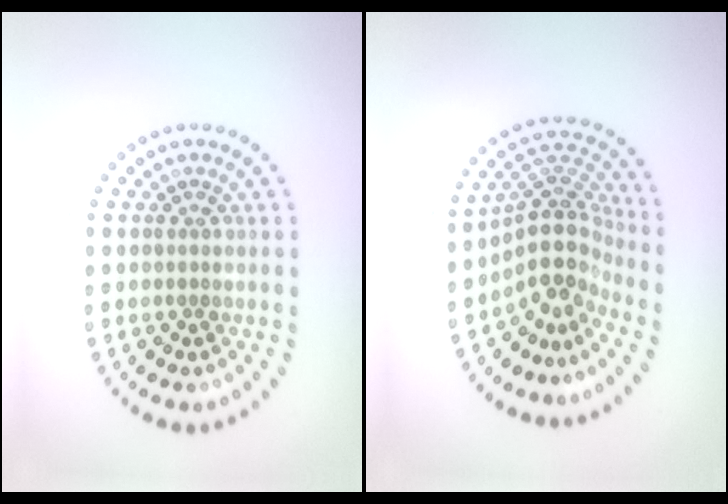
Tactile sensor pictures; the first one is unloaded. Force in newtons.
{"total": 5.0, "press": 3.7, "slide": 3.4}